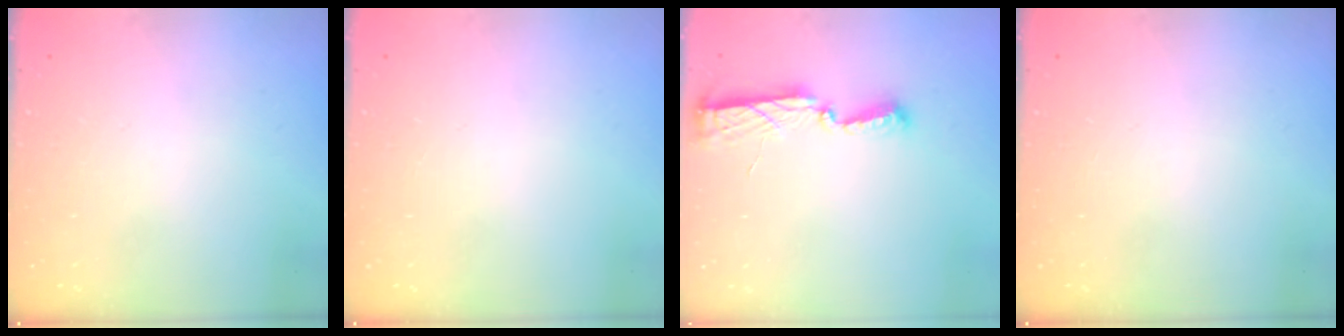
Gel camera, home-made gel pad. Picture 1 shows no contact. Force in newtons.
{"total": 0.0}
{"total": 8.1, "press": 8.0, "slide": 0.5}
{"total": 0.0}